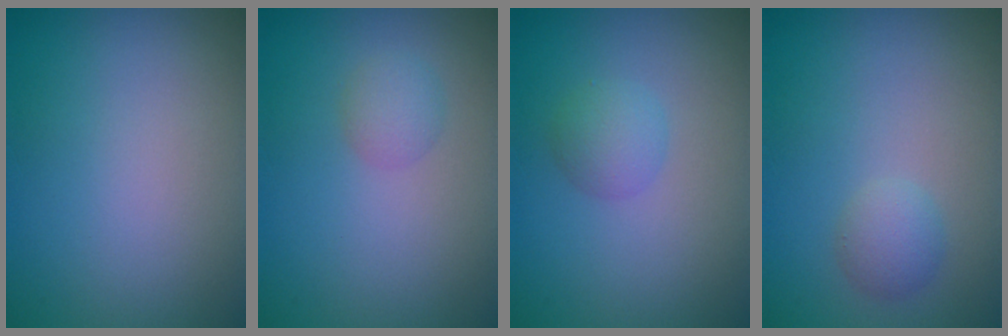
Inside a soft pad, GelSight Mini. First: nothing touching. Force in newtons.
{"total": 1.4, "press": 1.4, "slide": 0.0}
{"total": 2.0, "press": 2.0, "slide": 0.1}
{"total": 1.6, "press": 1.6, "slide": 0.1}